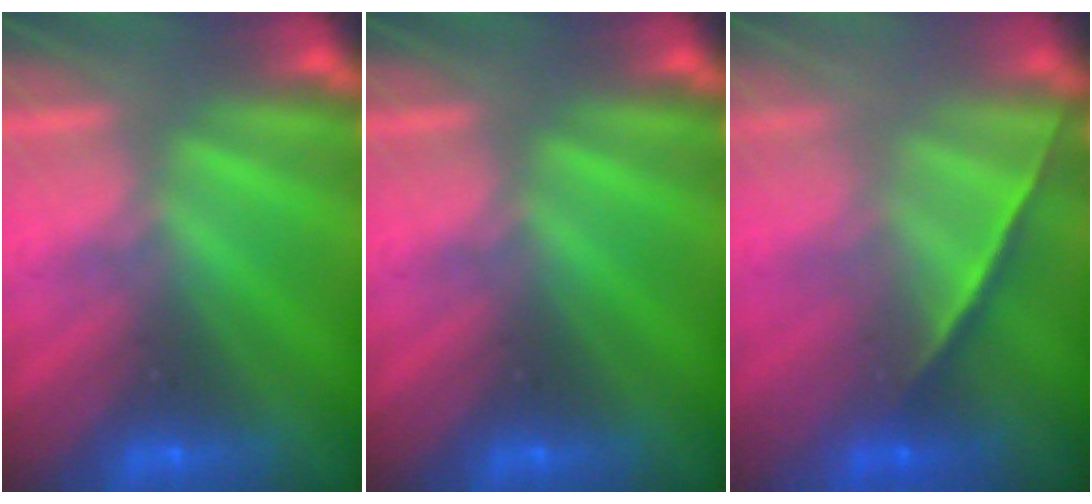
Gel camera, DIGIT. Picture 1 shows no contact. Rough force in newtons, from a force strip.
{"total": 0.0}
{"total": 1.1}